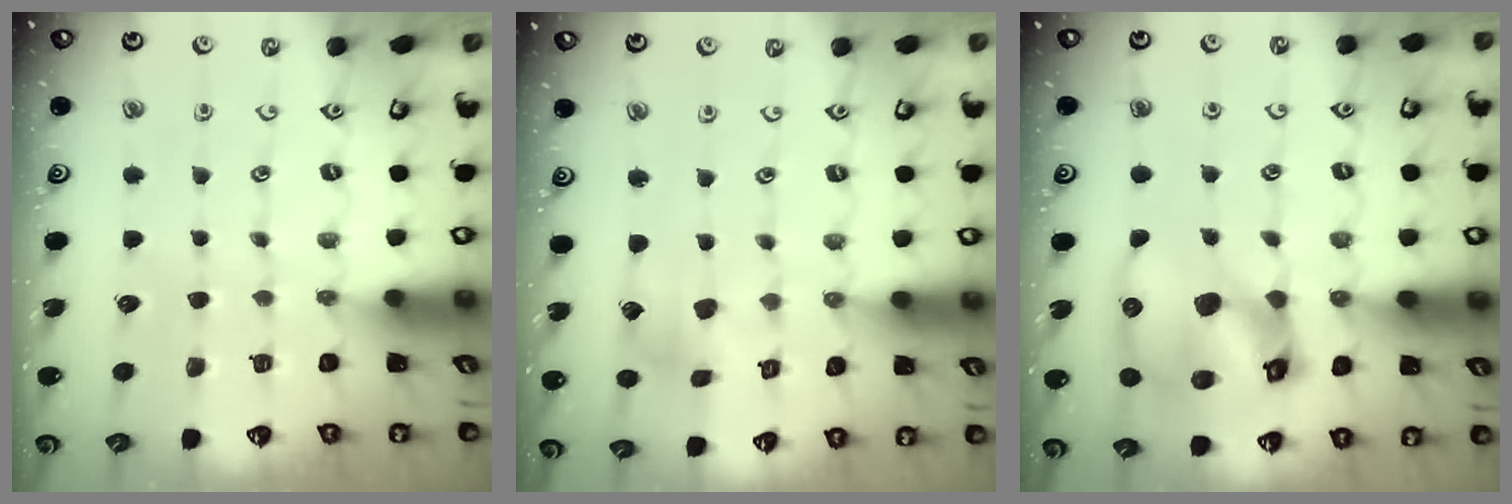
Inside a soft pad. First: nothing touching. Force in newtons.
{"total": 5.4, "press": 5.3, "slide": 0.7}
{"total": 18.4, "press": 18.2, "slide": 2.5}